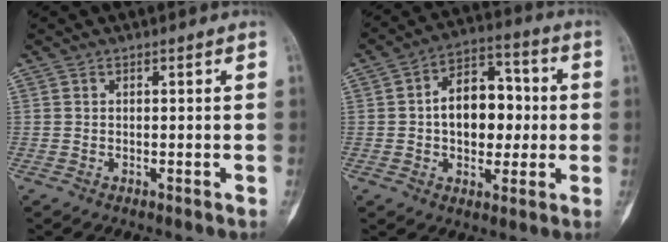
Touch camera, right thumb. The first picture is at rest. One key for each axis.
{"total": 13.3, "fx": 0.2, "fy": 8.8, "fz": 10.0, "tx": -0.109, "ty": 0.029, "tz": 0.000}